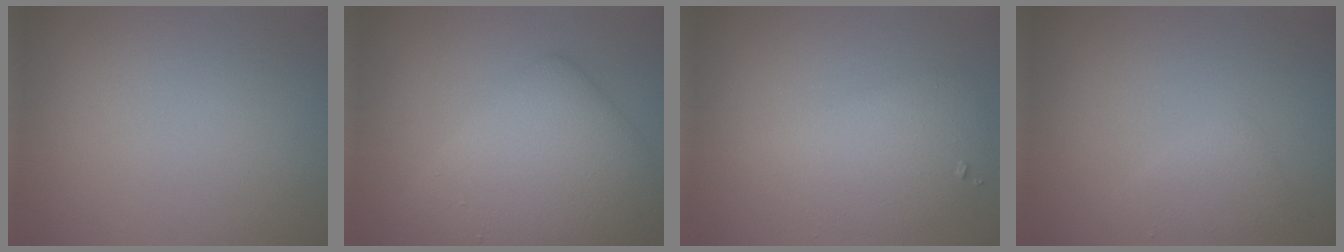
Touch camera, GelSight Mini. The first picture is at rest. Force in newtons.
{"total": 7.5, "press": 7.5, "slide": 0.2}
{"total": 3.8, "press": 3.8, "slide": 0.1}
{"total": 1.9, "press": 1.9, "slide": 0.0}